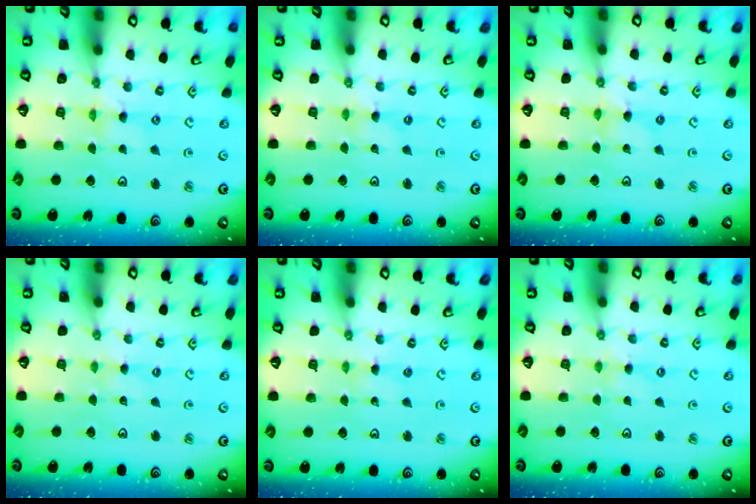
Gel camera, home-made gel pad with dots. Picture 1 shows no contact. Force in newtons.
{"total": 0.0}
{"total": 0.7, "press": 0.7, "slide": 0.1}
{"total": 0.0}
{"total": 1.0, "press": 1.0, "slide": 0.2}
{"total": 1.6, "press": 1.5, "slide": 0.3}